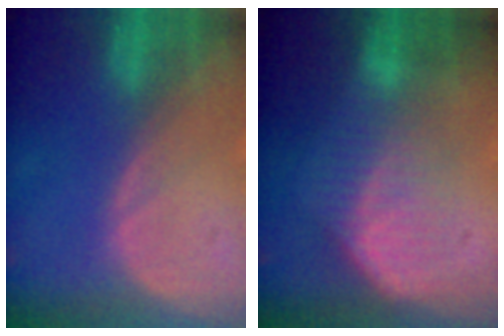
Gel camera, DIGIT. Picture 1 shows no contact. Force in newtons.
{"total": 7.4, "press": 6.4, "slide": 3.7}